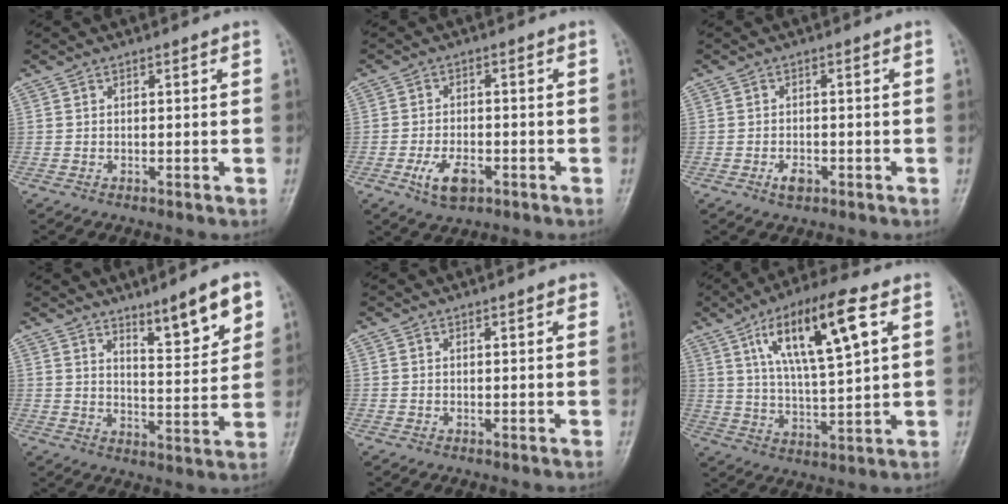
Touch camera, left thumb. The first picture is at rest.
{"total": 6.2, "force": [-2.8, 3.3, 4.4], "torque": [-0.079, 0.011, -0.046]}
{"total": 2.9, "force": [-1.5, 1.6, 2.0], "torque": [-0.031, 0.007, -0.024]}
{"total": 10.0, "force": [6.1, 2.3, 7.6], "torque": [-0.097, -0.042, 0.096]}
{"total": 1.5, "force": [0.9, 0.4, 1.1], "torque": [-0.013, -0.001, 0.008]}
{"total": 16.4, "force": [6.7, 4.2, 14.3], "torque": [-0.246, -0.012, 0.117]}